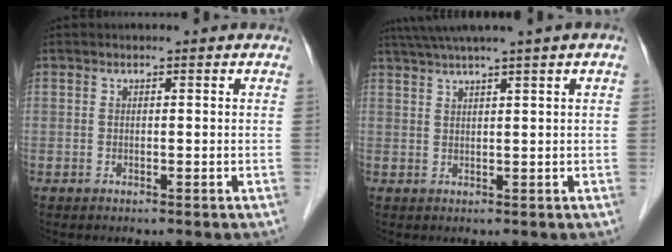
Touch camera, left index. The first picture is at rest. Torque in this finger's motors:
{"motor_torque": [1.07, -0.99, 1.06, 0.21]}